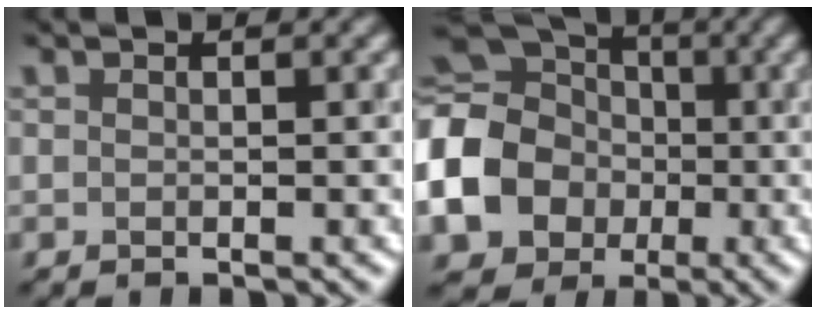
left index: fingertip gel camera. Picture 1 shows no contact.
{"total": 17.0, "force": [-2.8, 14.9, 7.6], "torque": [-0.198, -0.012, -0.098]}